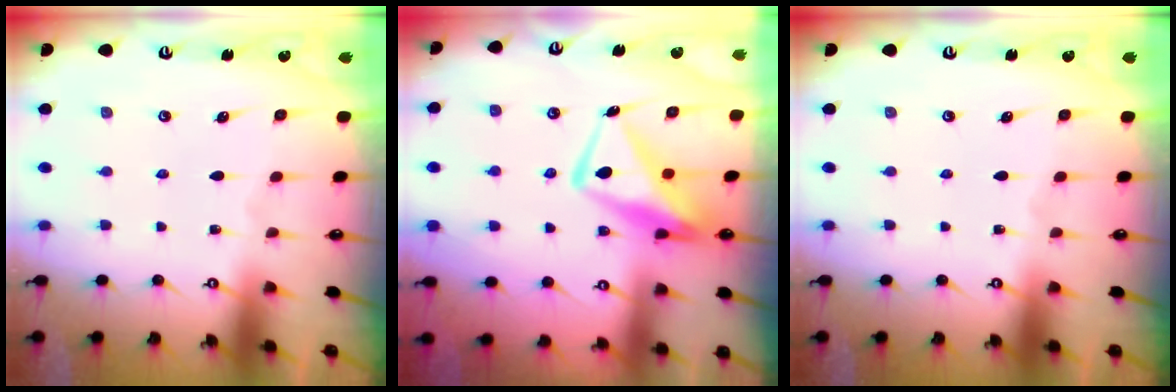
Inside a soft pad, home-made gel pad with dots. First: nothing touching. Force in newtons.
{"total": 11.1, "press": 11.1, "slide": 1.0}
{"total": 0.0}